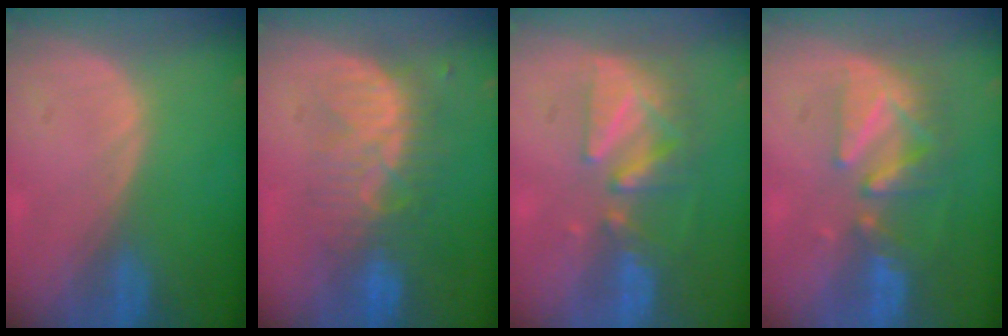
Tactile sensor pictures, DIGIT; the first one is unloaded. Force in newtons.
{"total": 8.2, "press": 7.8, "slide": 2.5}
{"total": 8.5, "press": 7.7, "slide": 3.6}
{"total": 8.5, "press": 7.9, "slide": 3.2}